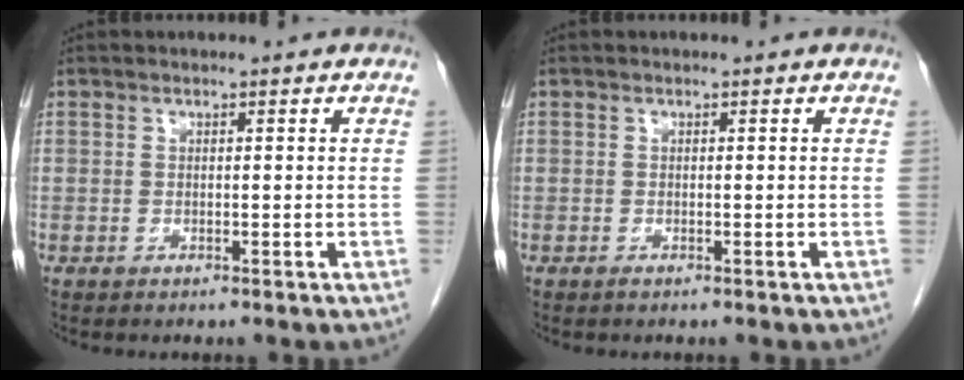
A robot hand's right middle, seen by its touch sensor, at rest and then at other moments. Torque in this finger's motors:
{"motor_torque": [0.38, 0.01, 0.03, 0.00]}